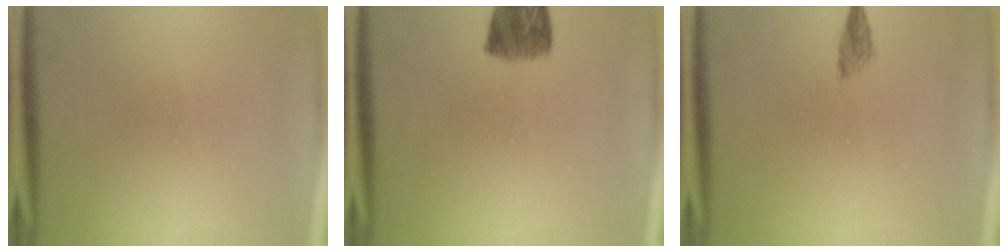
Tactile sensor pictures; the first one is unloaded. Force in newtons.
{"total": 7.1}
{"total": 3.0}